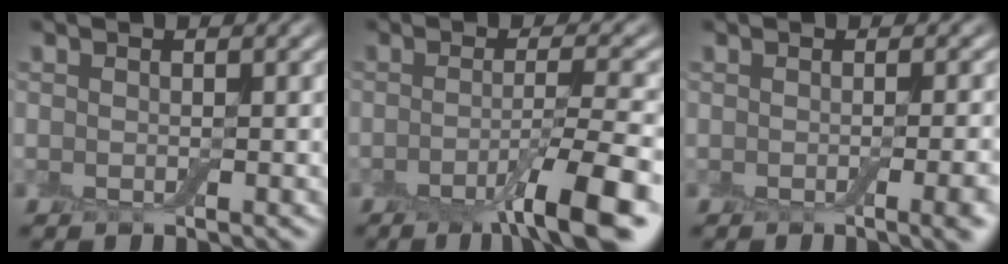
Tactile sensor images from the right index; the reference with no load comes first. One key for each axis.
{"total": 7.0, "fx": -3.3, "fy": 1.1, "fz": 6.1, "tx": -0.086, "ty": 0.000, "tz": -0.059}
{"total": 3.9, "fx": -1.1, "fy": 1.4, "fz": 3.5, "tx": -0.030, "ty": -0.003, "tz": -0.009}